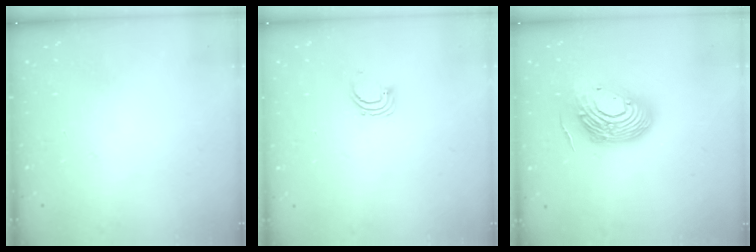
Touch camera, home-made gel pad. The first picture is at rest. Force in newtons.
{"total": 2.5, "press": 2.5, "slide": 0.1}
{"total": 15.1, "press": 15.0, "slide": 1.9}